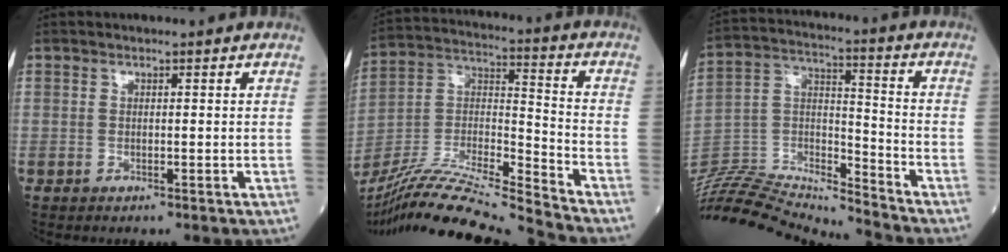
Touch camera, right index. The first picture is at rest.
{"total": 20.9, "force": [-19.2, -1.5, 8.1], "torque": [-0.167, -0.010, -0.345]}
{"total": 20.7, "force": [-20.2, -0.1, 4.6], "torque": [-0.089, 0.023, -0.349]}